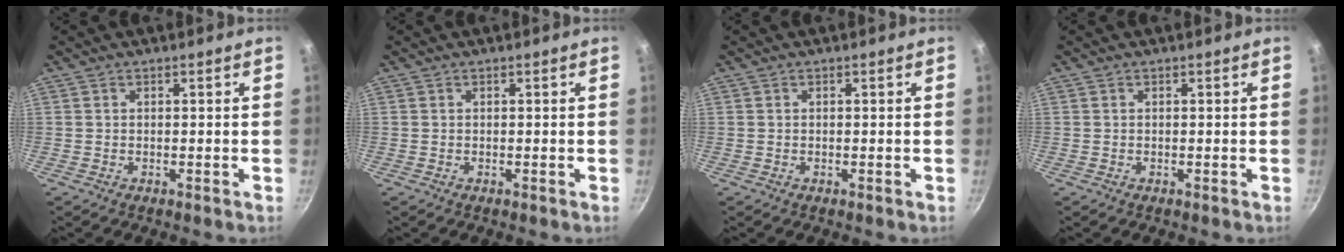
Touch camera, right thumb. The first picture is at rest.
{"total": 0.0}
{"total": 0.0}
{"total": 0.0}